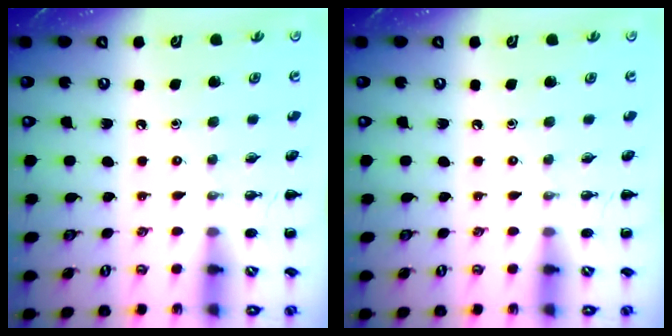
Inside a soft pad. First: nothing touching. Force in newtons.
{"total": 0.0}